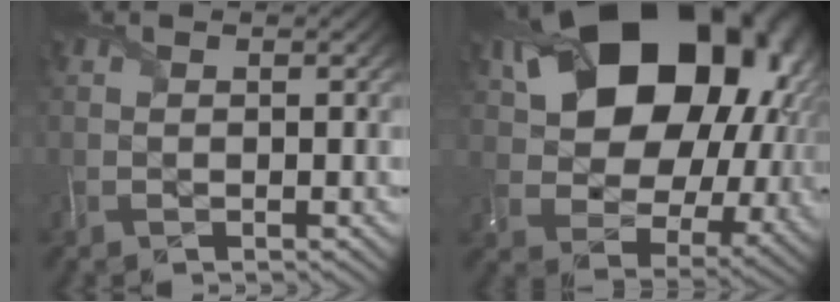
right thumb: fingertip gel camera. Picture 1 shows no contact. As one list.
[{"total": 19.4, "force": [6.4, 13.5, 12.4], "torque": [-0.201, -0.008, 0.141]}]